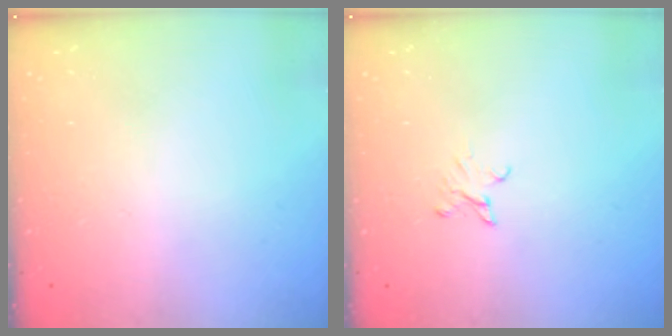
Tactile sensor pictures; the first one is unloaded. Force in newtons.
{"total": 2.6, "press": 2.6, "slide": 0.3}